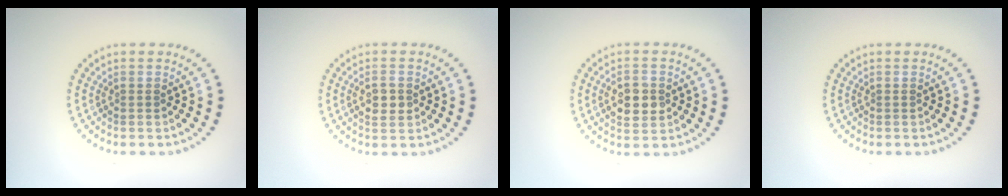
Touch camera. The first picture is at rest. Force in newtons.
{"total": 2.1, "press": 2.1, "slide": 0.1}
{"total": 3.6, "press": 3.5, "slide": 0.2}
{"total": 0.0}